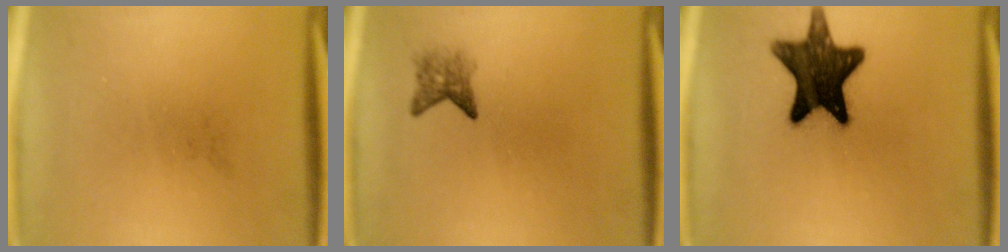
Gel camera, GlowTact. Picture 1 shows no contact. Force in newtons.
{"total": 2.2}
{"total": 14.0}